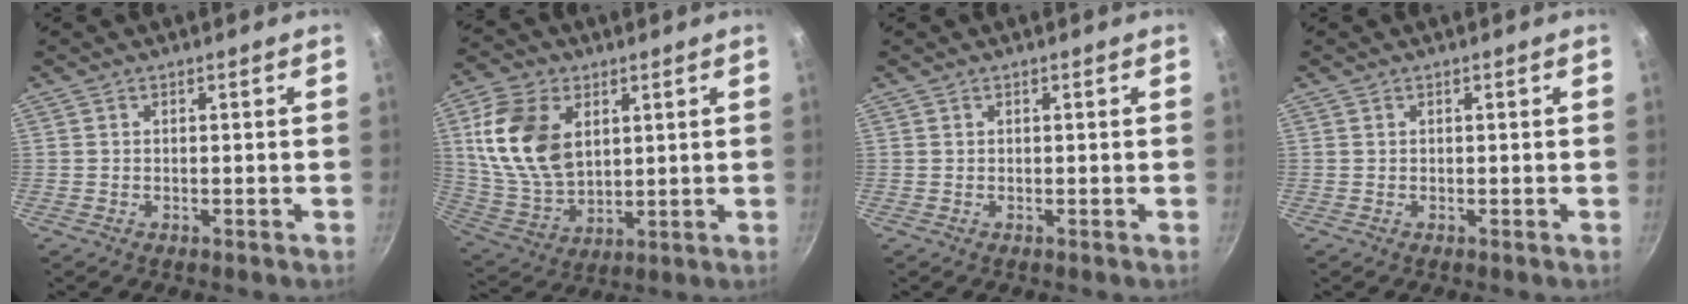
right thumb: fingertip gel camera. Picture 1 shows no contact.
{"total": 16.1, "force": [4.5, 10.6, 11.3], "torque": [-0.198, -0.013, 0.098]}
{"total": 0.0}
{"total": 0.0}